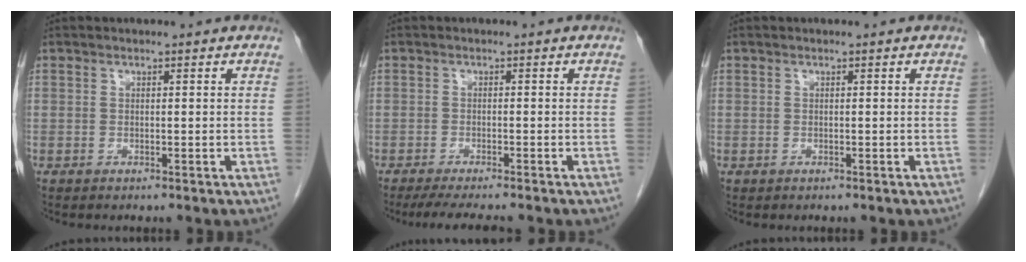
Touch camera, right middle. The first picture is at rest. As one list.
[{"total": 6.0, "force": [-5.0, 0.4, 3.2], "torque": [-0.044, -0.014, -0.079]}, {"total": 0.0}]